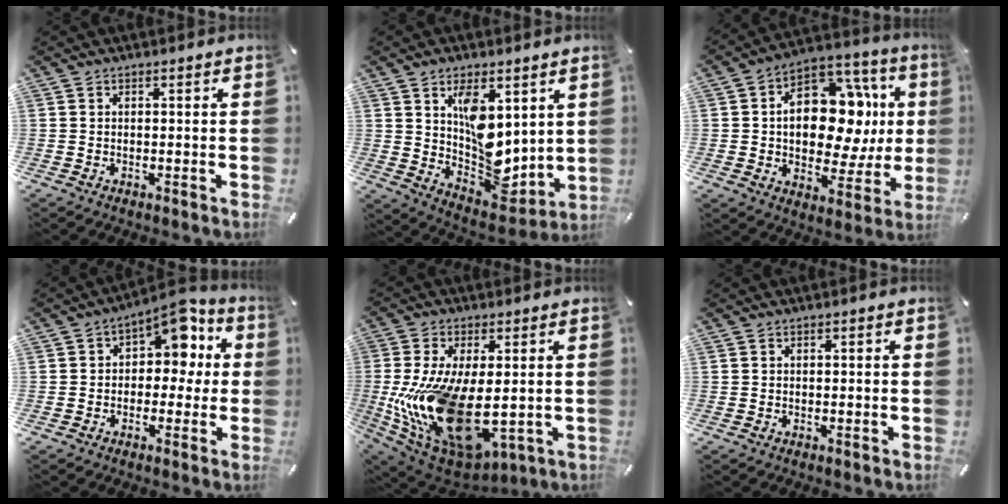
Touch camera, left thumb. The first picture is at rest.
{"total": 12.3, "force": [3.1, 8.1, 8.7], "torque": [-0.118, -0.028, 0.069]}
{"total": 19.7, "force": [2.1, 12.5, 15.1], "torque": [-0.227, -0.020, 0.040]}
{"total": 8.6, "force": [3.6, 6.0, 5.1], "torque": [-0.055, -0.031, 0.057]}
{"total": 21.3, "force": [-0.9, 11.5, 18.0], "torque": [-0.379, -0.026, 0.006]}
{"total": 0.0}